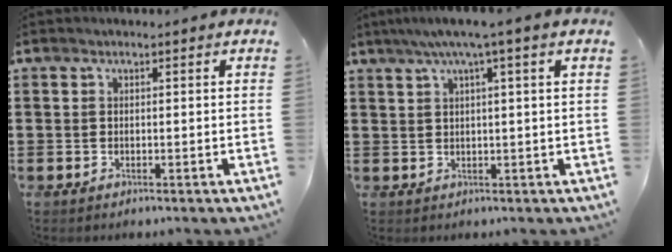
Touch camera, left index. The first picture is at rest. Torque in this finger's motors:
{"motor_torque": [2.14, 0.00, 0.82, 0.21]}